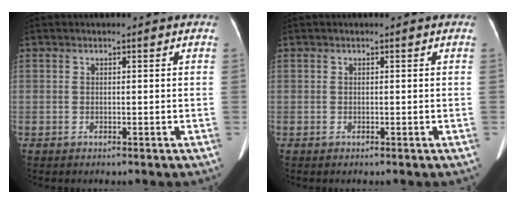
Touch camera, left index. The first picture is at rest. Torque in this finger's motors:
{"motor_torque": [0.08, 0.03, 0.01, 0.01]}